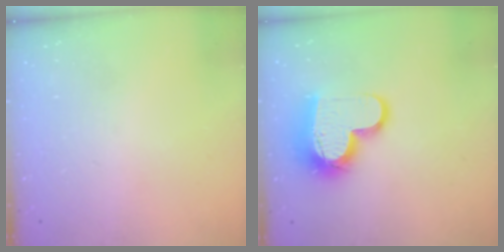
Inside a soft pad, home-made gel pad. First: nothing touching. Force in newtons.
{"total": 15.8, "press": 15.8, "slide": 1.2}